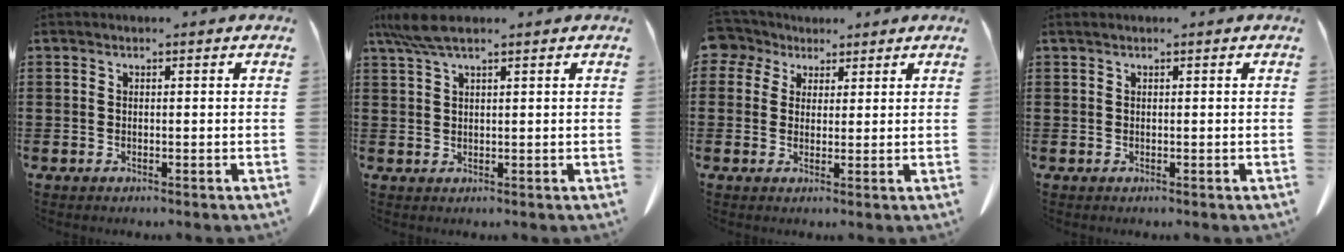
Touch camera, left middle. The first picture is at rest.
{"total": 4.5, "force": [3.1, 0.6, 3.2], "torque": [-0.068, 0.000, 0.056]}
{"total": 3.7, "force": [2.3, 2.8, 0.6], "torque": [-0.022, 0.006, 0.039]}
{"total": 0.0}